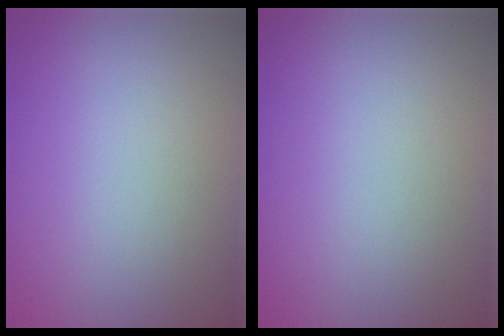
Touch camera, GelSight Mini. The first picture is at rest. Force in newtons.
{"total": 0.0}